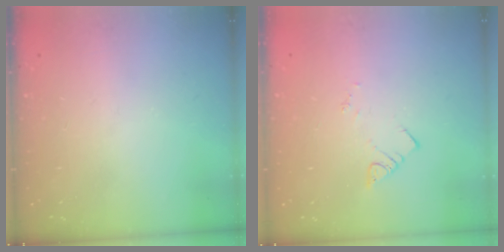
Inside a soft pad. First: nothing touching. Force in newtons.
{"total": 2.1, "press": 2.0, "slide": 0.4}